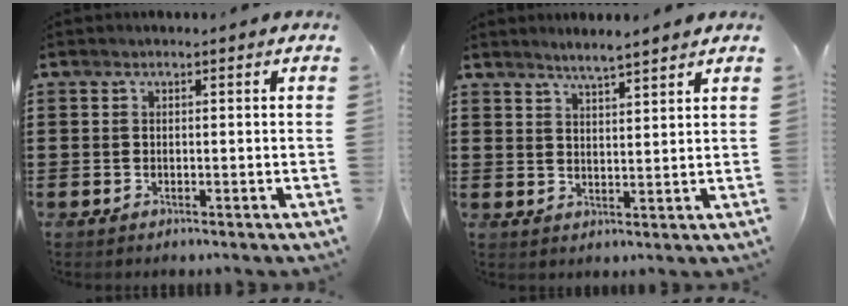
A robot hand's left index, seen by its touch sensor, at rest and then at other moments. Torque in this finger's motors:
{"motor_torque": [0.36, 0.12, 0.28, 0.02]}